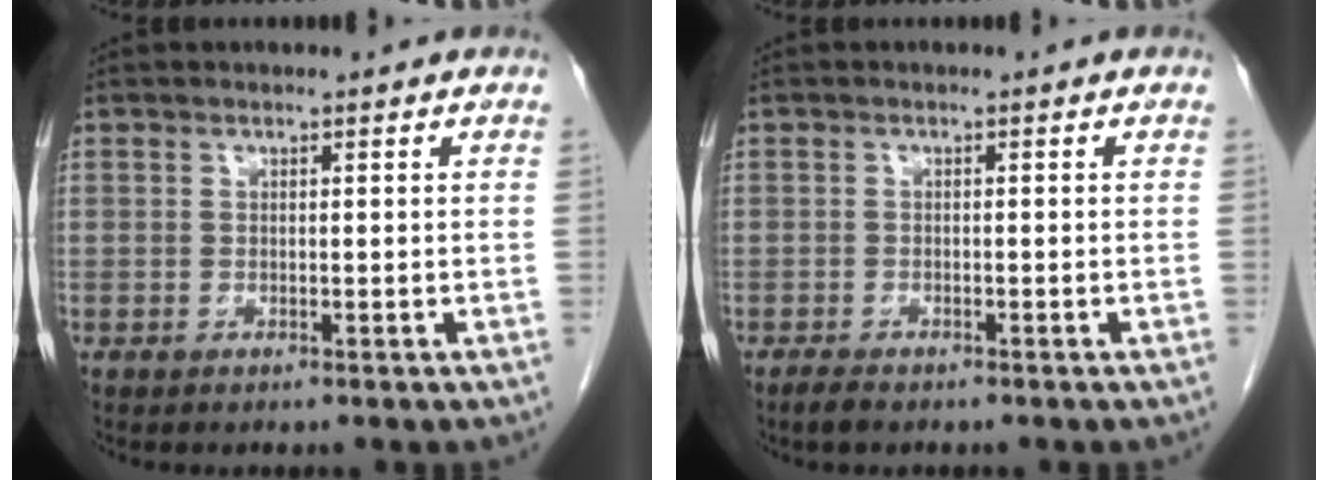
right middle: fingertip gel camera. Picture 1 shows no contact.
{"total": 1.6, "force": [-1.3, 0.5, 0.8], "torque": [-0.023, -0.003, -0.020]}